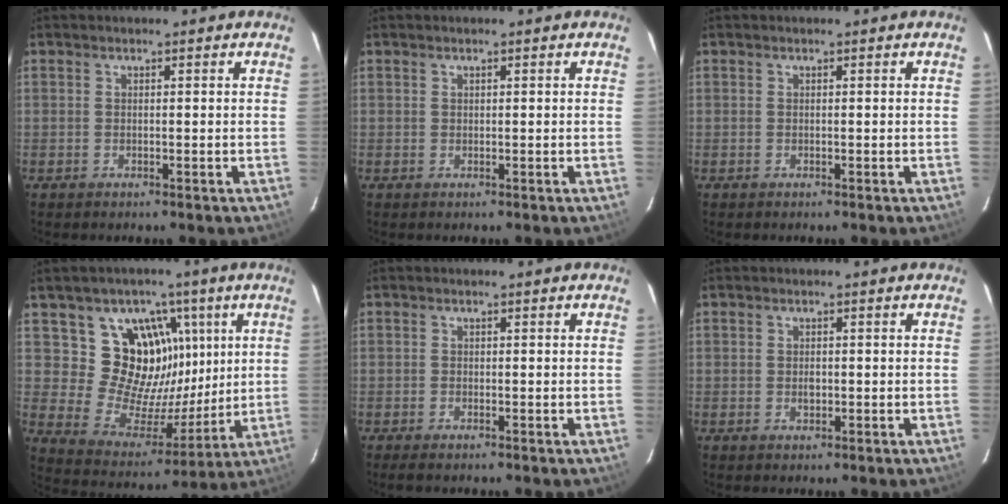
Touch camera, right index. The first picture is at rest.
{"total": 0.0}
{"total": 0.0}
{"total": 15.4, "force": [6.3, 12.7, 5.9], "torque": [-0.117, 0.003, 0.122]}
{"total": 1.3, "force": [-1.0, 0.3, 0.6], "torque": [-0.013, -0.004, -0.021]}
{"total": 1.3, "force": [-0.2, 0.9, 0.9], "torque": [-0.014, 0.004, -0.003]}